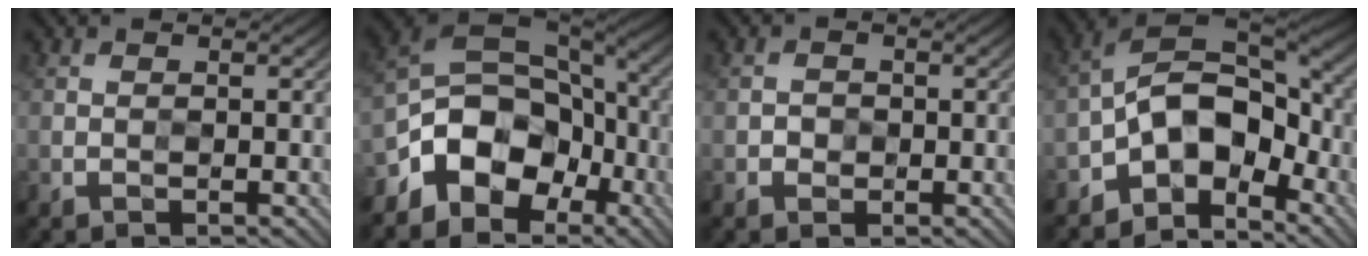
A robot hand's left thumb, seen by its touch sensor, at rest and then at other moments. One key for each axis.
{"total": 14.1, "fx": -6.0, "fy": 10.1, "fz": 7.9, "tx": -0.157, "ty": -0.020, "tz": -0.109}
{"total": 1.0, "fx": -0.2, "fy": 1.0, "fz": 0.0, "tx": 0.004, "ty": -0.003, "tz": -0.007}
{"total": 11.1, "fx": -4.6, "fy": 6.5, "fz": 7.7, "tx": -0.120, "ty": 0.000, "tz": -0.102}